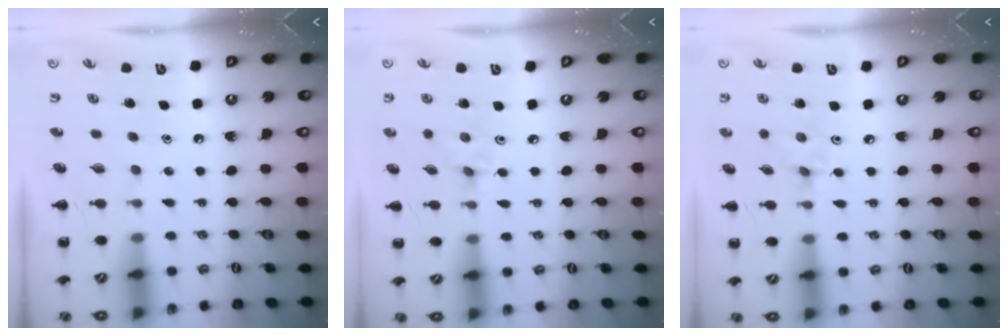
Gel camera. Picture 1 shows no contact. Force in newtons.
{"total": 2.8, "press": 2.6, "slide": 0.9}
{"total": 2.8, "press": 2.6, "slide": 0.9}